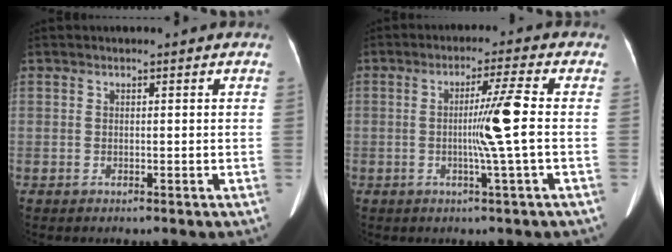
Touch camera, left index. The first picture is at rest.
{"total": 6.2, "force": [-0.5, -1.5, 6.0], "torque": [-0.109, -0.003, -0.011]}